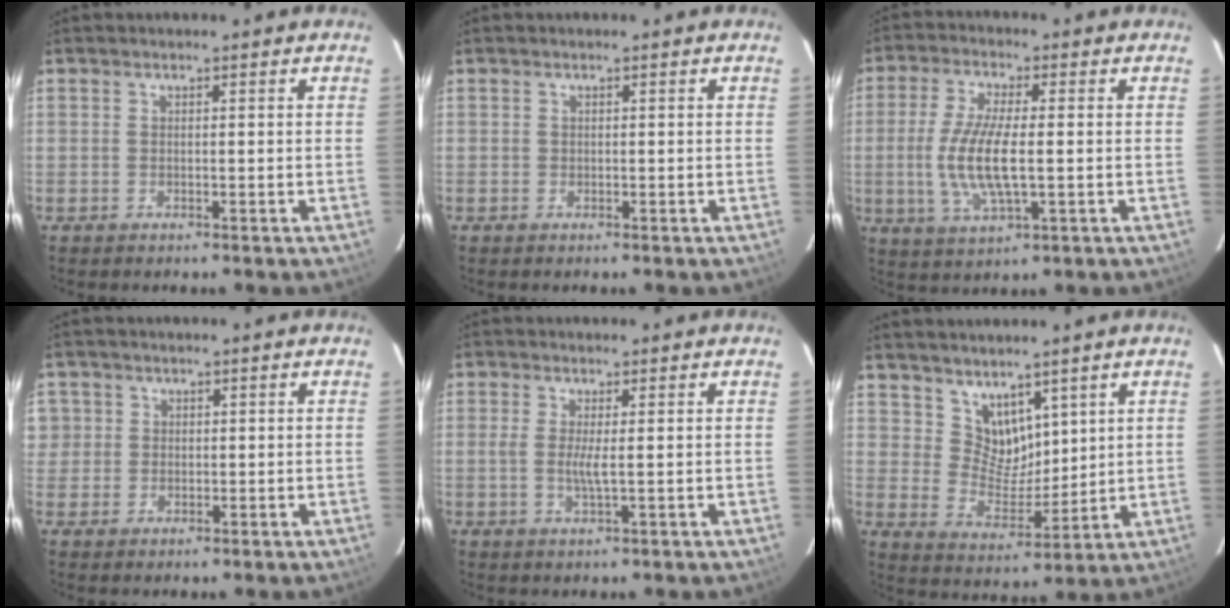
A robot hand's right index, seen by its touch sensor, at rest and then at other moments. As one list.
[{"total": 0.0}, {"total": 10.8, "force": [-0.9, 3.1, 10.3], "torque": [-0.211, -0.007, -0.016]}, {"total": 3.8, "force": [0.7, 3.7, 0.4], "torque": [0.007, 0.019, 0.015]}, {"total": 2.7, "force": [0.1, 0.0, 2.7], "torque": [-0.054, -0.006, -0.001]}, {"total": 7.4, "force": [5.3, 4.6, 2.3], "torque": [-0.032, -0.003, 0.111]}]